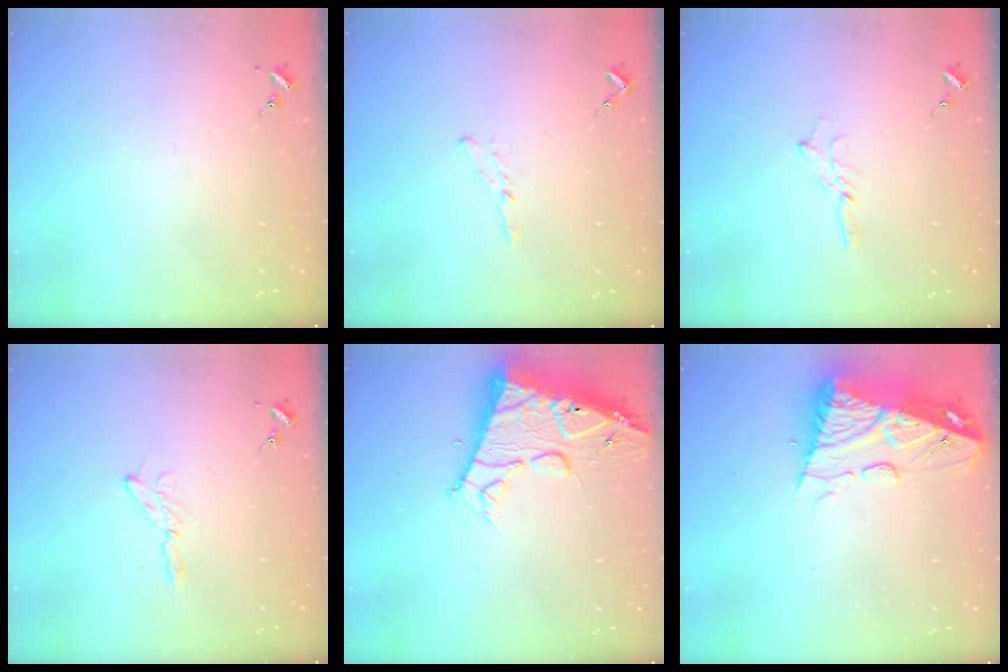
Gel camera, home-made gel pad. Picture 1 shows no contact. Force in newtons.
{"total": 3.6, "press": 3.6, "slide": 0.3}
{"total": 2.7, "press": 2.7, "slide": 0.2}
{"total": 6.0, "press": 5.9, "slide": 0.8}
{"total": 18.2, "press": 18.1, "slide": 1.8}
{"total": 14.3, "press": 14.2, "slide": 1.5}